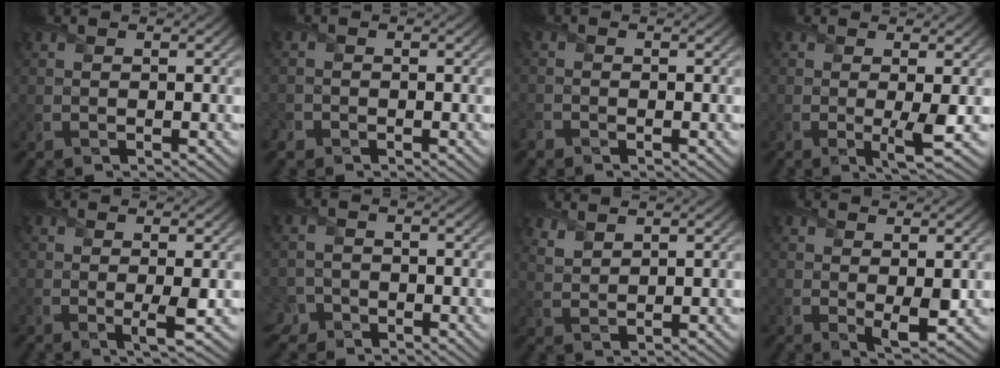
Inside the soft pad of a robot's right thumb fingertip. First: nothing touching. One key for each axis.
{"total": 1.4, "fx": -1.0, "fy": 1.0, "fz": 0.1, "tx": 0.003, "ty": -0.003, "tz": -0.022}
{"total": 1.1, "fx": -0.9, "fy": 0.6, "fz": 0.2, "tx": -0.005, "ty": -0.003, "tz": -0.022}
{"total": 2.7, "fx": -0.1, "fy": 0.2, "fz": 2.7, "tx": -0.053, "ty": -0.008, "tz": -0.002}
{"total": 2.1, "fx": 0.0, "fy": 0.2, "fz": 2.1, "tx": -0.040, "ty": -0.005, "tz": -0.003}
{"total": 3.3, "fx": -2.2, "fy": 2.2, "fz": 0.7, "tx": -0.017, "ty": 0.000, "tz": -0.047}
{"total": 2.6, "fx": 2.2, "fy": 0.8, "fz": 1.0, "tx": -0.030, "ty": -0.002, "tz": 0.053}
{"total": 2.7, "fx": 0.5, "fy": 1.1, "fz": 2.4, "tx": -0.043, "ty": -0.012, "tz": 0.013}